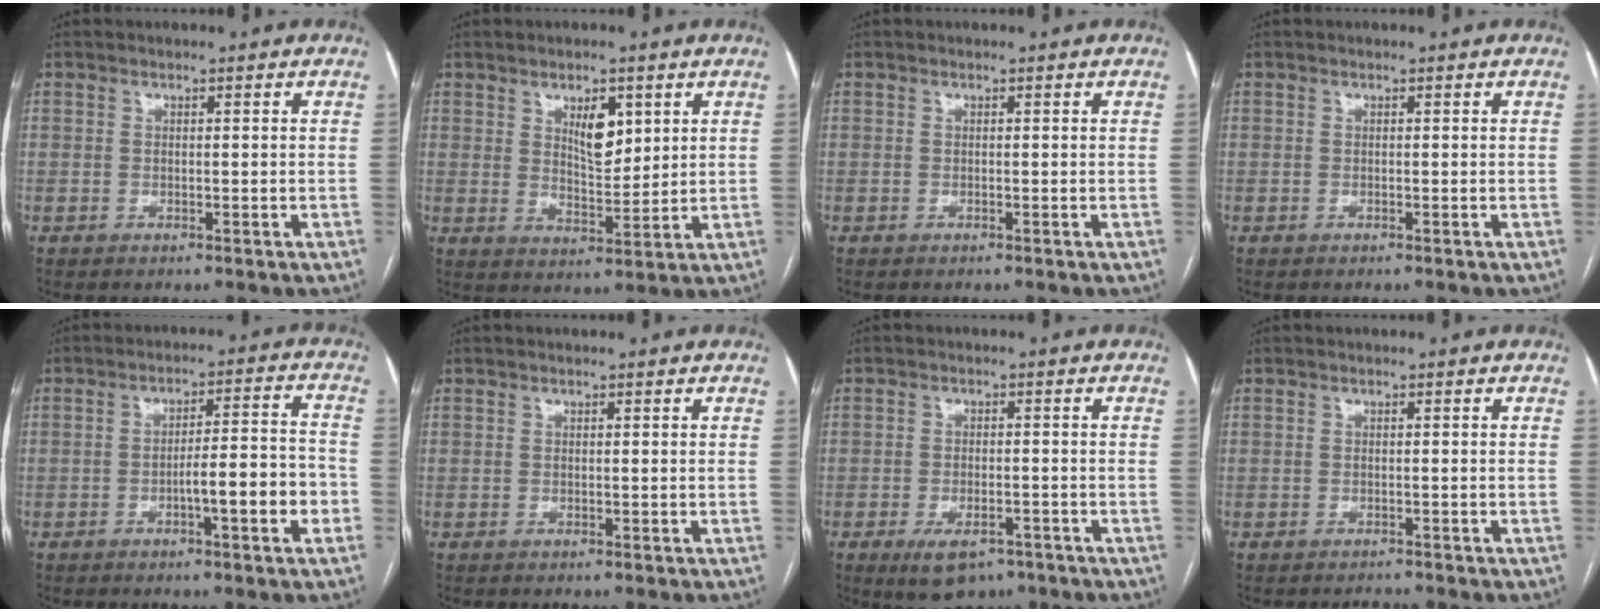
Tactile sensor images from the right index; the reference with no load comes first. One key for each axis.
{"total": 5.9, "fx": 2.6, "fy": 2.4, "fz": 4.7, "tx": -0.081, "ty": -0.003, "tz": 0.051}
{"total": 0.0}
{"total": 0.0}
{"total": 8.4, "fx": -3.2, "fy": 1.0, "fz": 7.8, "tx": -0.113, "ty": 0.019, "tz": -0.044}
{"total": 0.0}
{"total": 6.3, "fx": -3.9, "fy": 3.0, "fz": 3.9, "tx": -0.069, "ty": -0.008, "tz": -0.054}
{"total": 1.1, "fx": -1.1, "fy": 0.2, "fz": 0.0, "tx": -0.001, "ty": -0.004, "tz": -0.010}